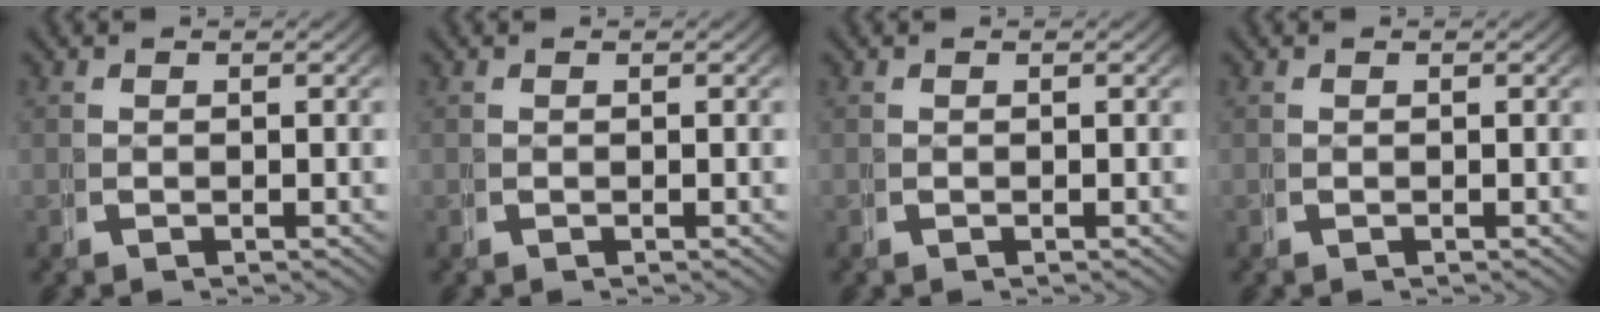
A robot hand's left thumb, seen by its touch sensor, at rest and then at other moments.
{"total": 0.0}
{"total": 0.0}
{"total": 0.0}